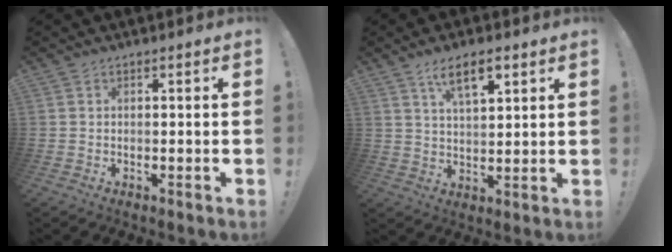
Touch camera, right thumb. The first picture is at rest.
{"total": 8.6, "force": [5.1, 3.1, 6.2], "torque": [-0.097, -0.019, 0.087]}